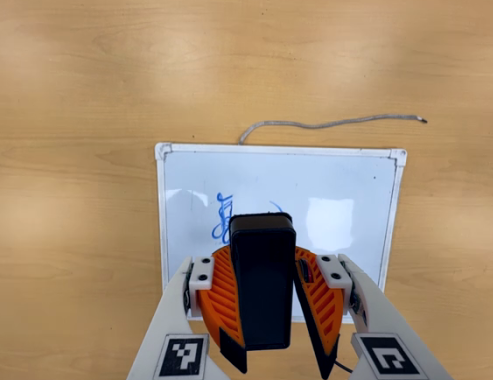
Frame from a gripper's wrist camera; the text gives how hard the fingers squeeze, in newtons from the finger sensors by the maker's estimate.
{"total": 10.4, "left": 10.5, "right": 10.3}